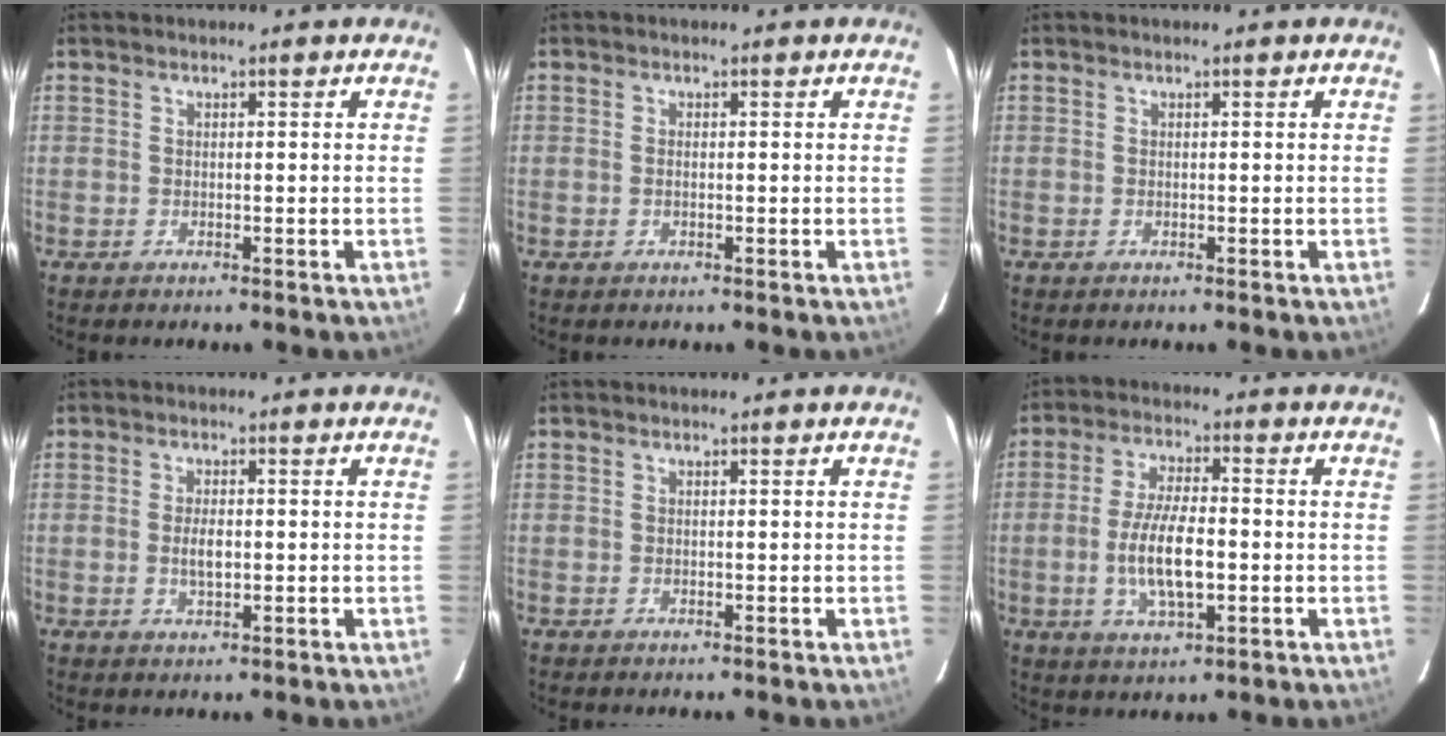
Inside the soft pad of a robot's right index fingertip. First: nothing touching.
{"total": 0.5, "force": [-0.1, 0.3, 0.5], "torque": [-0.012, 0.000, -0.003]}
{"total": 0.0}
{"total": 2.9, "force": [-0.3, 1.3, 2.6], "torque": [-0.048, -0.001, -0.004]}
{"total": 0.0}
{"total": 9.8, "force": [-1.8, 3.4, 9.0], "torque": [-0.180, -0.002, -0.032]}